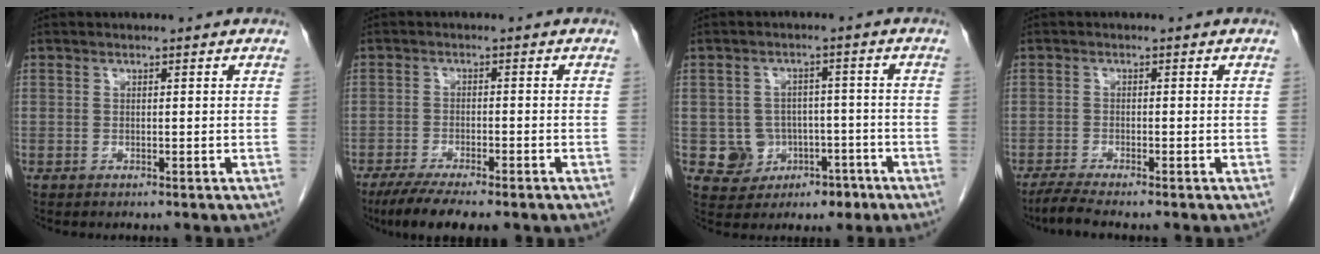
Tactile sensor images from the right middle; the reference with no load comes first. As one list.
[{"total": 8.6, "force": [-6.5, 1.5, 5.4], "torque": [-0.086, -0.019, -0.099]}, {"total": 6.6, "force": [-2.2, 6.0, 1.2], "torque": [-0.014, 0.018, -0.021]}, {"total": 3.2, "force": [-2.7, -0.3, 1.7], "torque": [-0.042, -0.011, -0.054]}]